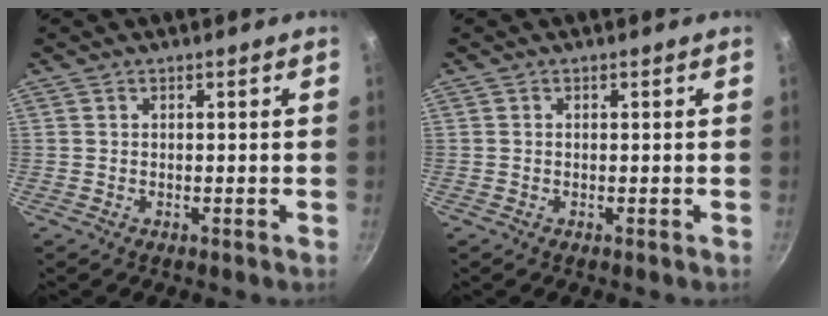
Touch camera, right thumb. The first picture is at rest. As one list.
[{"total": 0.0}]